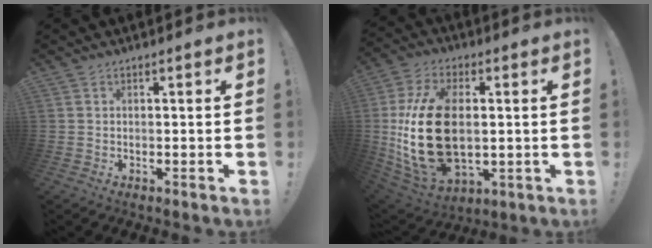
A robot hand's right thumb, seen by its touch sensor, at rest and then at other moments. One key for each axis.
{"total": 23.7, "fx": 0.4, "fy": 14.2, "fz": 19.0, "tx": -0.382, "ty": -0.007, "tz": 0.018}